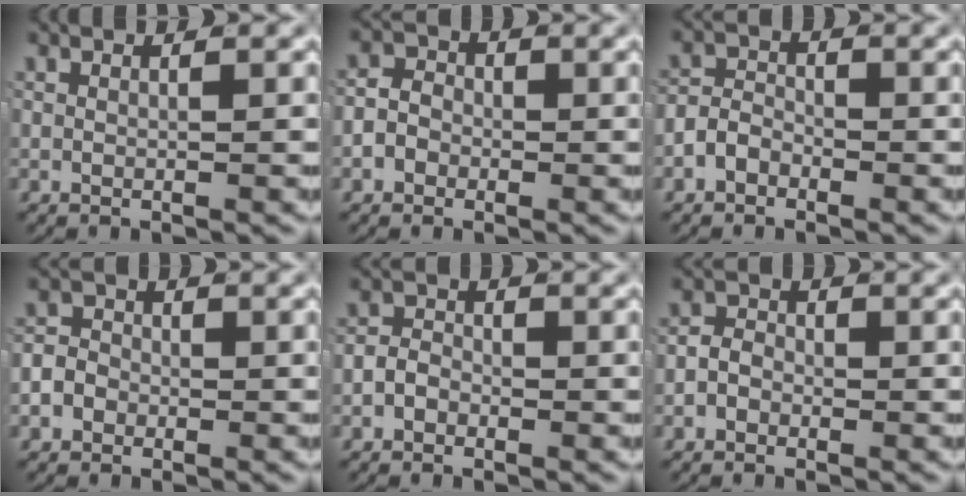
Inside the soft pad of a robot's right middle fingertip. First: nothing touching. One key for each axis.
{"total": 2.8, "fx": -0.9, "fy": 2.4, "fz": 1.1, "tx": -0.010, "ty": 0.001, "tz": -0.022}
{"total": 2.5, "fx": -1.3, "fy": 1.9, "fz": 1.0, "tx": -0.010, "ty": 0.001, "tz": -0.028}
{"total": 3.4, "fx": -1.0, "fy": 3.0, "fz": 1.2, "tx": -0.020, "ty": 0.002, "tz": -0.026}
{"total": 1.9, "fx": -0.9, "fy": 1.5, "fz": 0.7, "tx": -0.008, "ty": 0.001, "tz": -0.020}
{"total": 1.9, "fx": -0.8, "fy": 1.6, "fz": 0.8, "tx": -0.007, "ty": -0.001, "tz": -0.019}